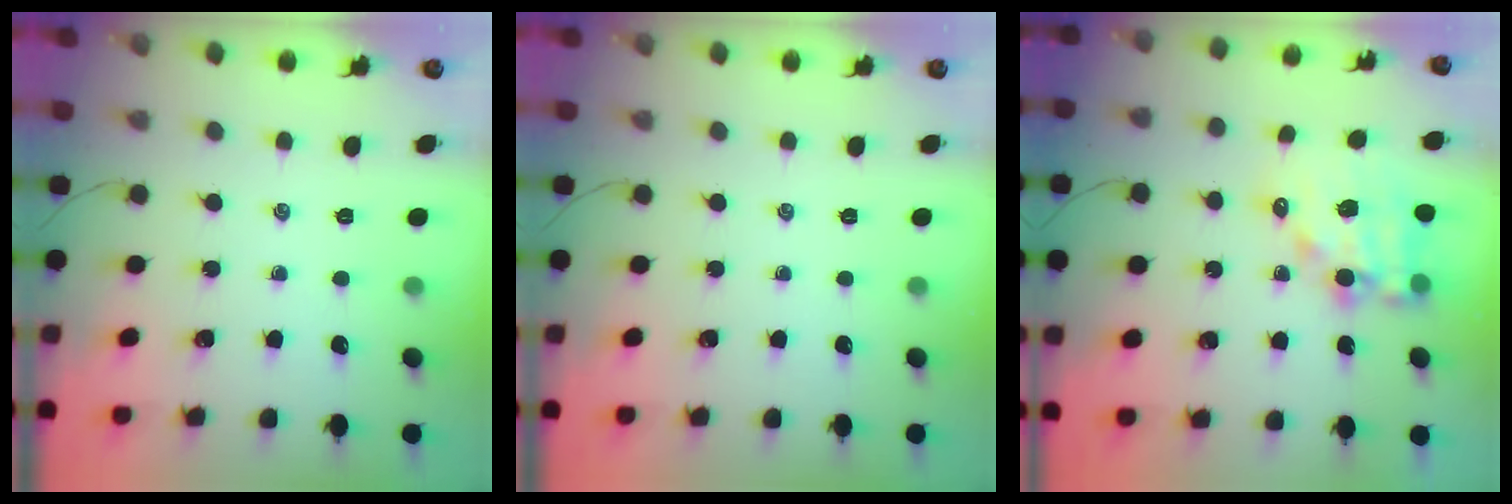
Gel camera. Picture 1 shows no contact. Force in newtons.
{"total": 0.0}
{"total": 11.9, "press": 11.6, "slide": 2.9}